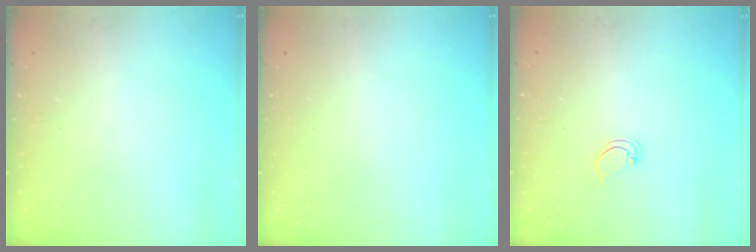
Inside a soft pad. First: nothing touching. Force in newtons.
{"total": 0.0}
{"total": 2.2, "press": 2.2, "slide": 0.2}